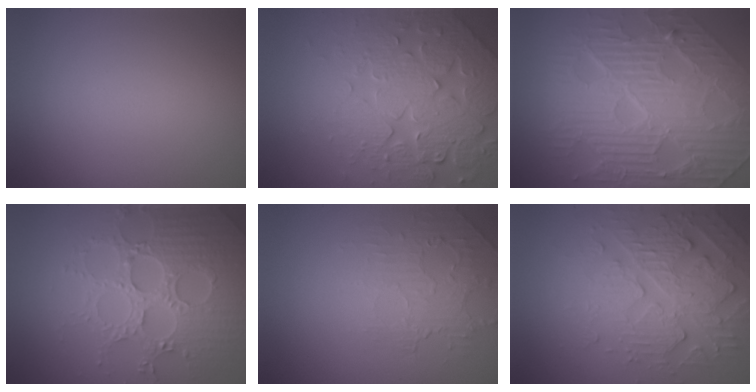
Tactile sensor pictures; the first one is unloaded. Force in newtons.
{"total": 7.2, "press": 5.8, "slide": 4.2}
{"total": 11.6, "press": 7.6, "slide": 8.8}
{"total": 5.3, "press": 5.1, "slide": 1.2}
{"total": 2.0, "press": 0.9, "slide": 1.8}
{"total": 4.7, "press": 4.2, "slide": 2.3}